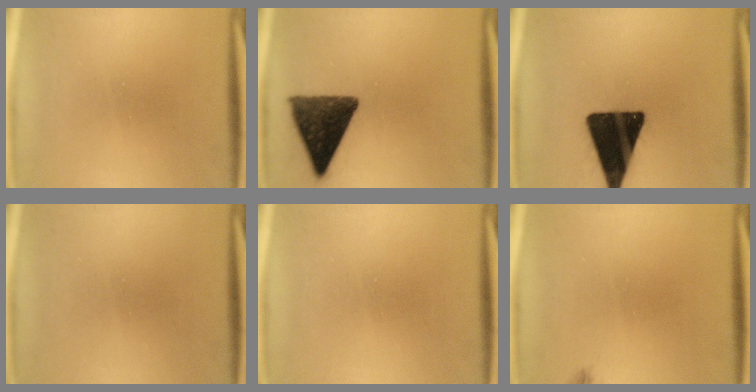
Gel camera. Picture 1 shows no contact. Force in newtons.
{"total": 12.6}
{"total": 19.2}
{"total": 0.0}
{"total": 0.0}
{"total": 0.7}